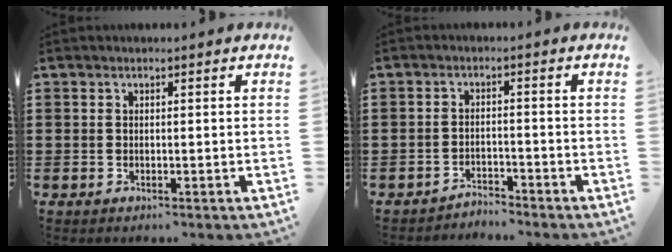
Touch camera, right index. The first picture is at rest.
{"total": 2.4, "force": [-2.4, 0.1, -0.2], "torque": [-0.005, 0.002, -0.053]}